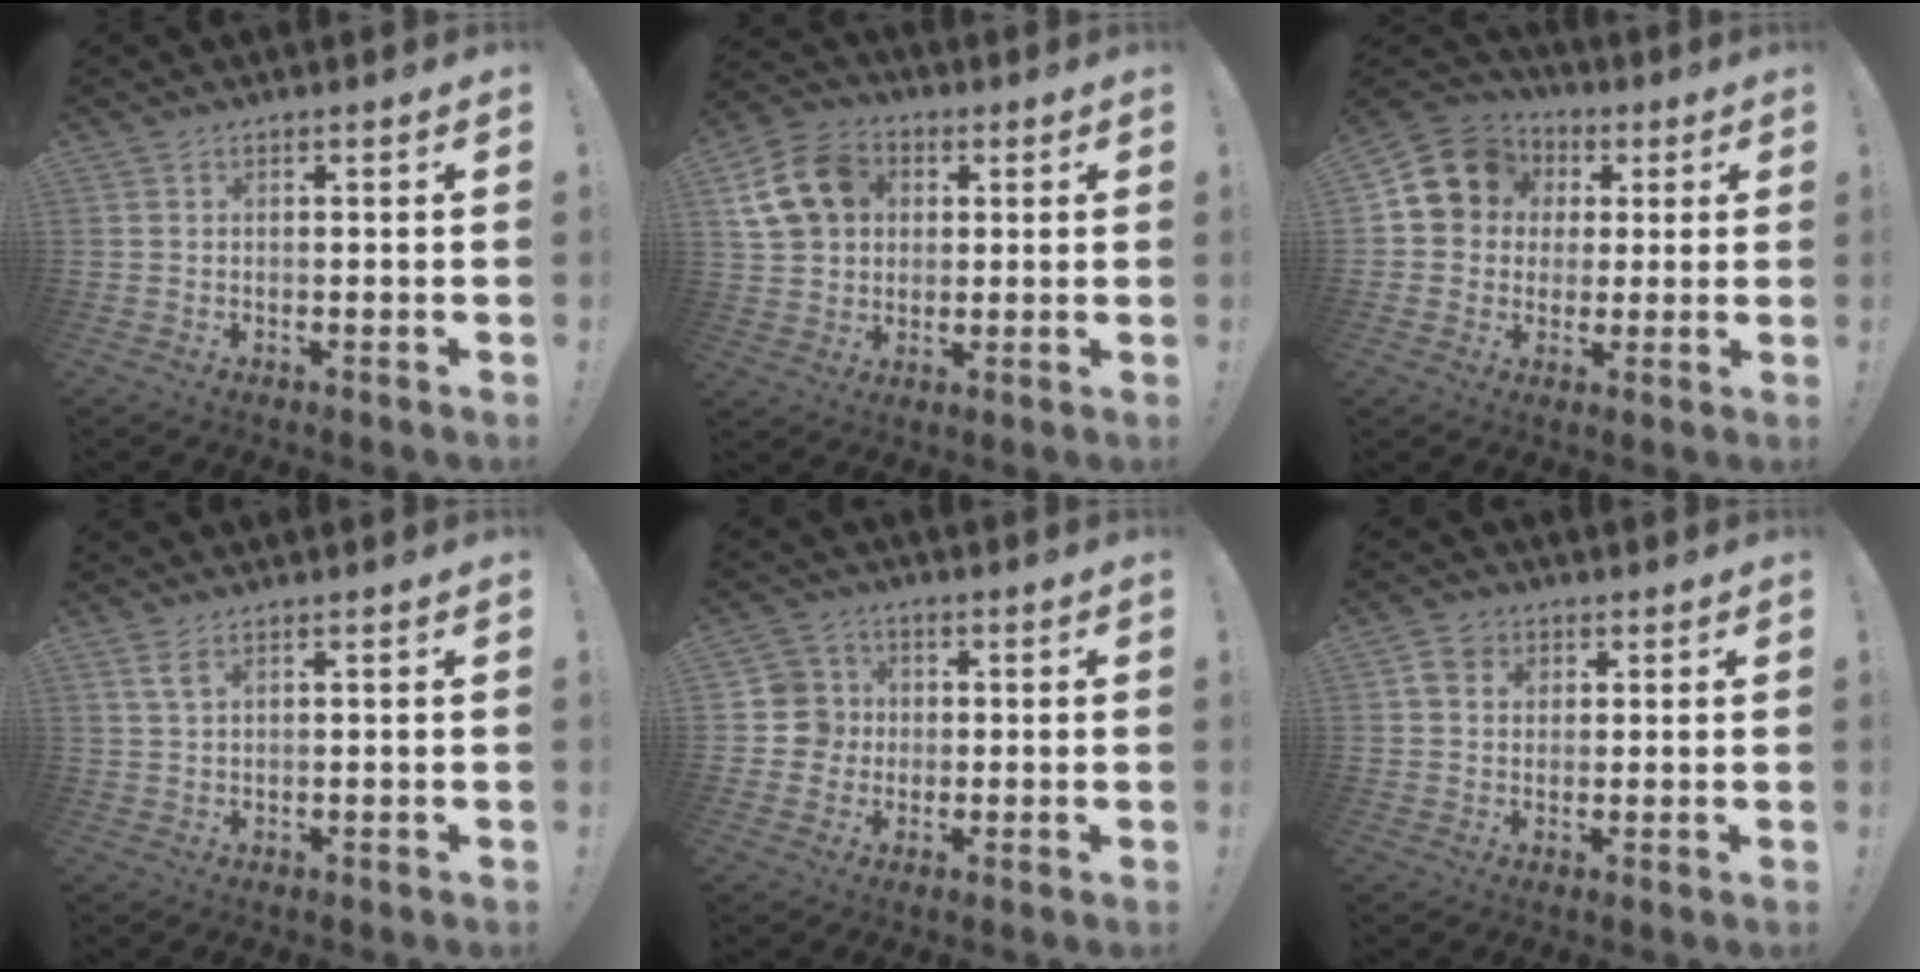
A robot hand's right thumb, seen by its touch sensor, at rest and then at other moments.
{"total": 15.2, "force": [4.5, 12.4, 7.5], "torque": [-0.114, -0.003, 0.095]}
{"total": 11.9, "force": [3.3, 10.6, 4.4], "torque": [-0.072, -0.007, 0.068]}
{"total": 3.2, "force": [1.7, 1.1, 2.5], "torque": [-0.044, -0.003, 0.030]}
{"total": 7.6, "force": [0.0, 7.5, 1.1], "torque": [-0.019, 0.006, 0.003]}
{"total": 6.2, "force": [2.3, 5.0, 2.9], "torque": [-0.046, 0.002, 0.045]}